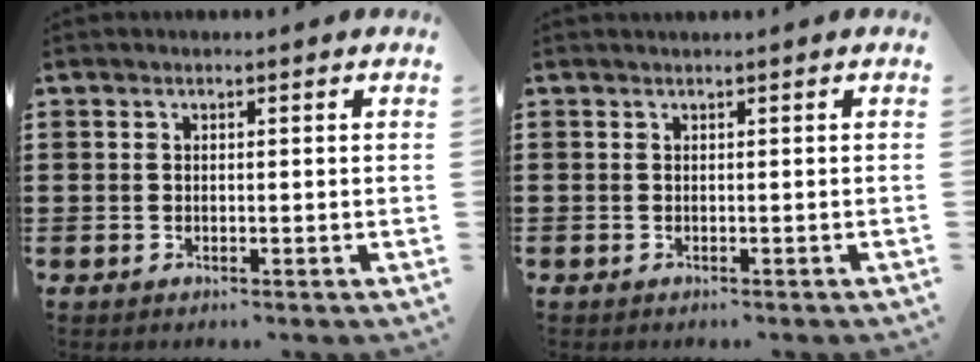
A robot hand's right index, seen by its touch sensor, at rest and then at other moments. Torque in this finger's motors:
{"motor_torque": [0.01, 0.02, -0.03, -0.02]}